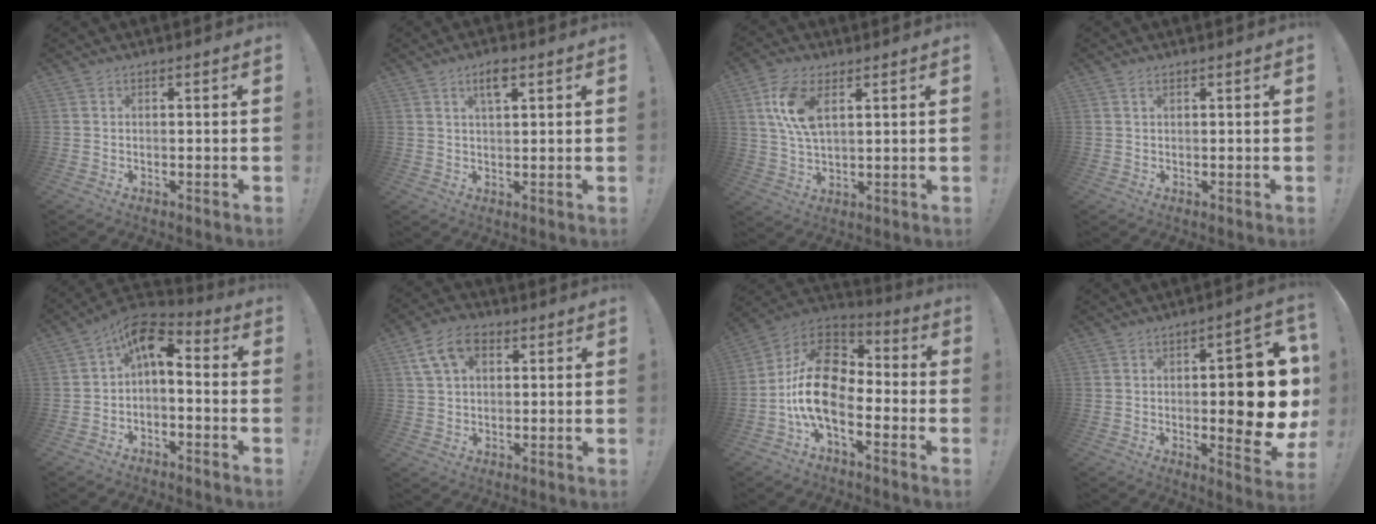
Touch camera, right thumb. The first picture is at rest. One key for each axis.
{"total": 4.8, "fx": 2.4, "fy": 1.5, "fz": 3.9, "tx": -0.066, "ty": 0.001, "tz": 0.037}
{"total": 10.4, "fx": 3.9, "fy": 5.2, "fz": 8.2, "tx": -0.169, "ty": -0.006, "tz": 0.069}
{"total": 1.0, "fx": 0.5, "fy": 0.4, "fz": 0.7, "tx": -0.015, "ty": 0.001, "tz": 0.009}
{"total": 7.8, "fx": 1.0, "fy": 4.4, "fz": 6.3, "tx": -0.098, "ty": -0.001, "tz": 0.024}
{"total": 10.5, "fx": 4.4, "fy": 6.7, "fz": 6.8, "tx": -0.112, "ty": 0.002, "tz": 0.085}
{"total": 18.0, "fx": -3.8, "fy": 10.7, "fz": 14.0, "tx": -0.256, "ty": 0.031, "tz": -0.056}
{"total": 15.2, "fx": -0.3, "fy": 4.6, "fz": 14.5, "tx": -0.182, "ty": -0.004, "tz": -0.006}